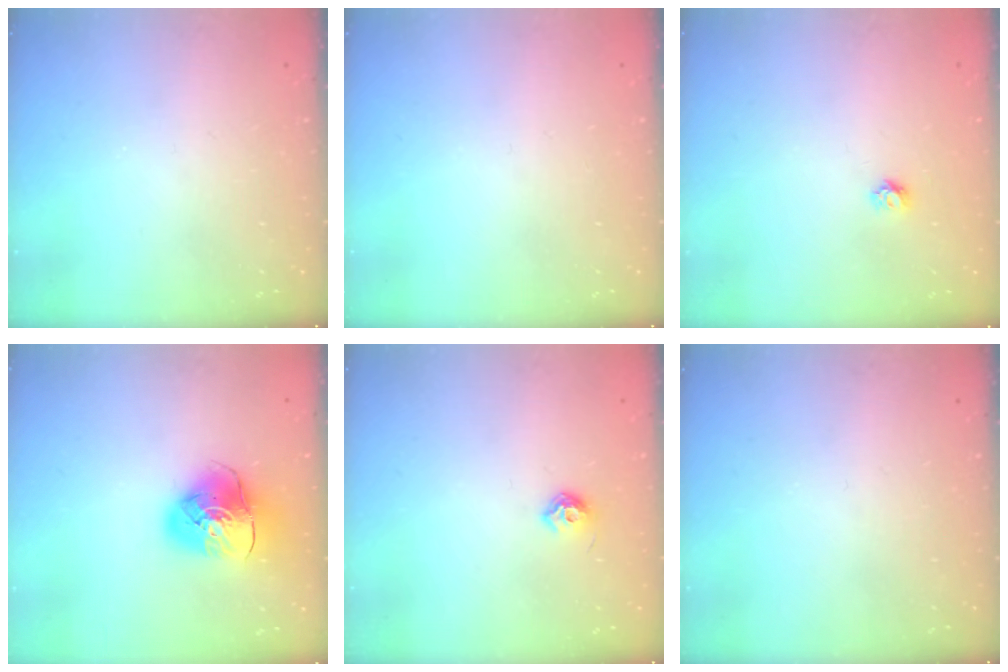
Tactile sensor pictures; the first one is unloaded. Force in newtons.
{"total": 0.0}
{"total": 3.7, "press": 3.7, "slide": 0.2}
{"total": 10.6, "press": 10.5, "slide": 1.2}
{"total": 6.4, "press": 6.3, "slide": 1.1}
{"total": 0.0}